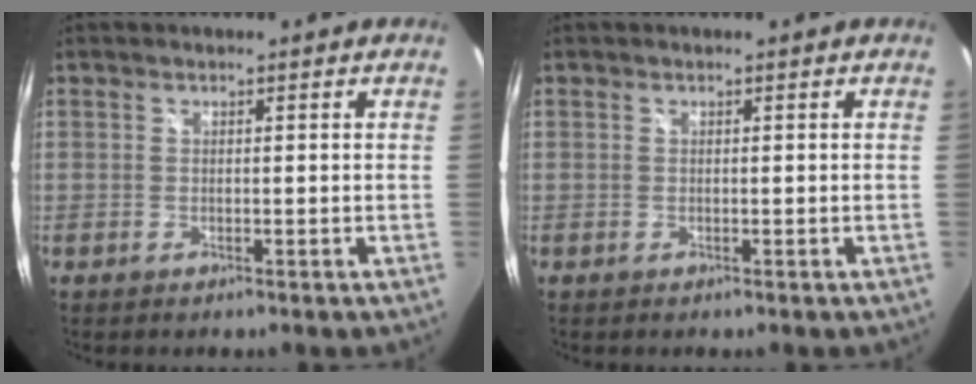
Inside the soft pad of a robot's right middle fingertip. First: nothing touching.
{"total": 0.0}